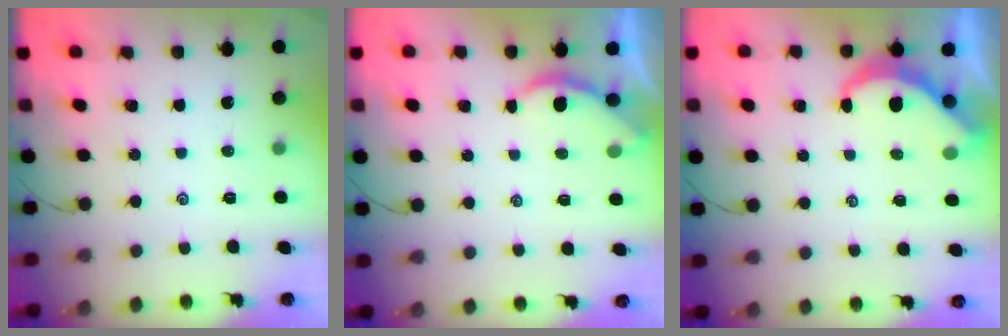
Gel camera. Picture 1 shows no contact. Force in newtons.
{"total": 2.3, "press": 2.3, "slide": 0.2}
{"total": 6.2, "press": 6.2, "slide": 0.2}